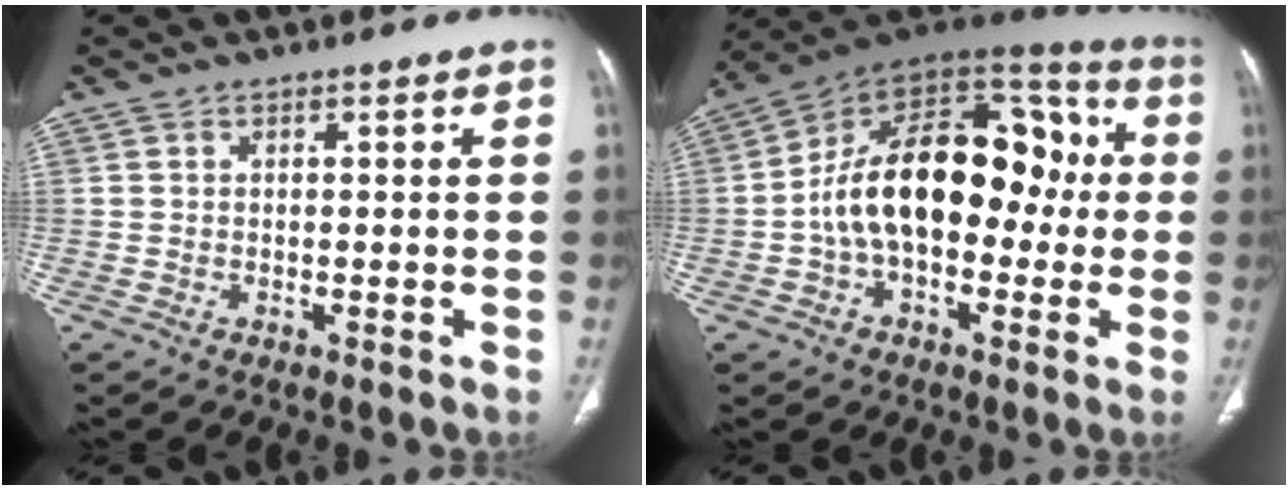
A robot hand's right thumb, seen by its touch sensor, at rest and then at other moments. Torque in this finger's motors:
{"motor_torque": [2.32, 2.69, 1.94, -0.64, 0.38]}